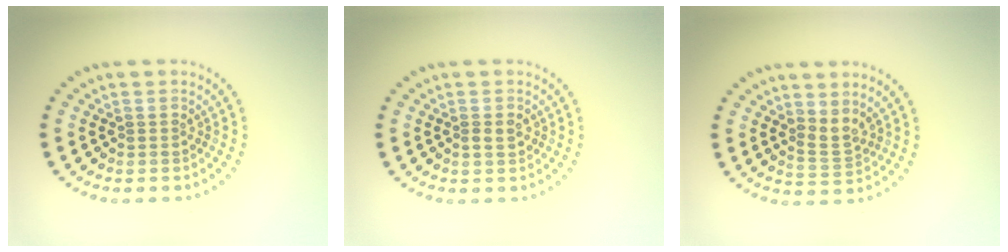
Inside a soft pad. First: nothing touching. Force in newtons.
{"total": 1.2, "press": 1.1, "slide": 0.3}
{"total": 1.8, "press": 1.3, "slide": 1.2}